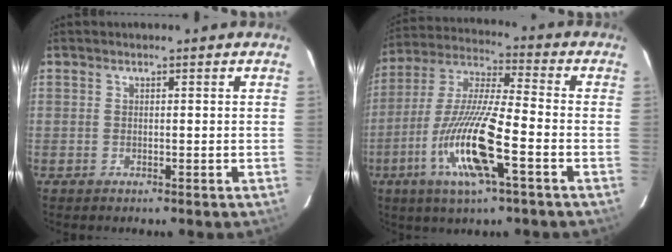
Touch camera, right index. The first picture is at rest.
{"total": 15.7, "force": [-5.7, 1.5, 14.5], "torque": [-0.297, -0.013, -0.107]}